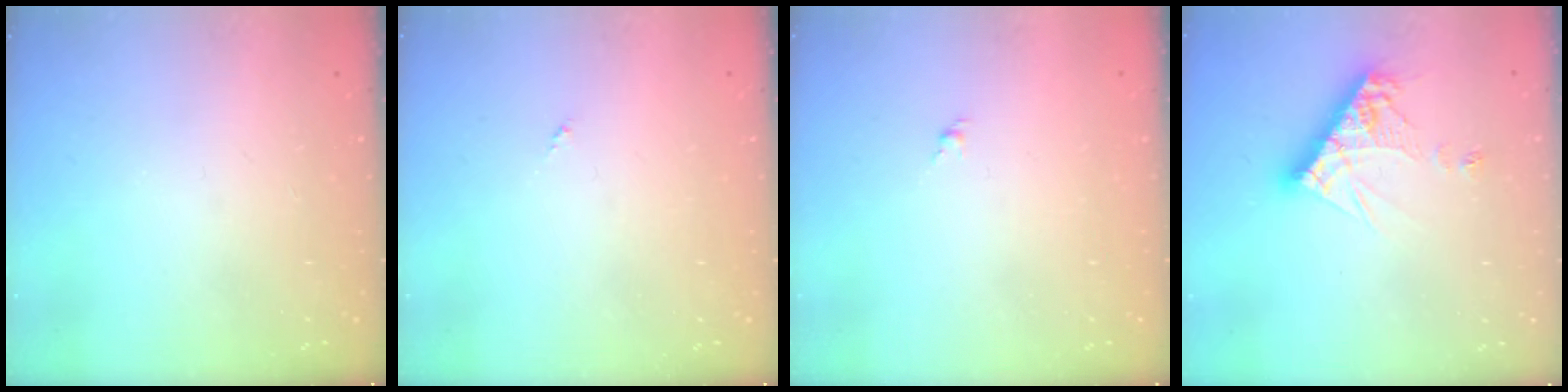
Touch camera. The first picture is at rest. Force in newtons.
{"total": 0.0}
{"total": 1.4, "press": 1.2, "slide": 0.6}
{"total": 11.7, "press": 11.6, "slide": 1.1}